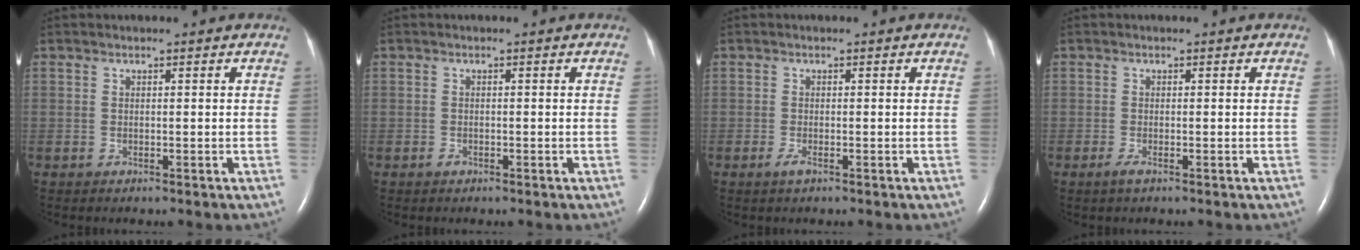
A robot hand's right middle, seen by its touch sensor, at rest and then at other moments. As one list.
[{"total": 0.6, "force": [-0.4, 0.3, 0.3], "torque": [-0.005, 0.001, -0.007]}, {"total": 1.1, "force": [-0.7, 0.2, 0.9], "torque": [-0.019, -0.002, -0.014]}, {"total": 1.0, "force": [-0.7, 0.1, 0.8], "torque": [-0.019, -0.003, -0.016]}]